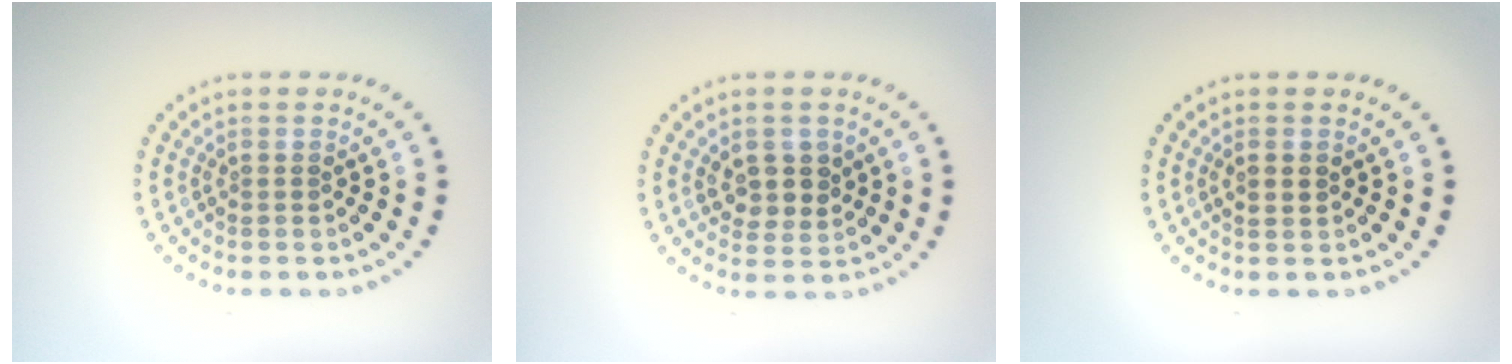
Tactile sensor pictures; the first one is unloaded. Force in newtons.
{"total": 2.8, "press": 2.7, "slide": 0.9}
{"total": 1.5, "press": 1.5, "slide": 0.1}